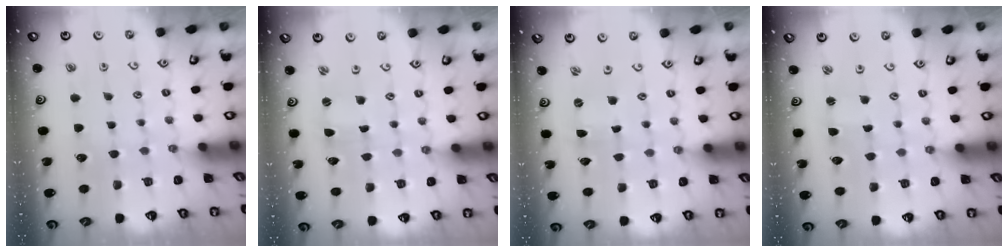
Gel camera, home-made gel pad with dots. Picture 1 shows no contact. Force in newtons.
{"total": 0.5, "press": 0.5, "slide": 0.1}
{"total": 0.0}
{"total": 1.0, "press": 1.0, "slide": 0.1}